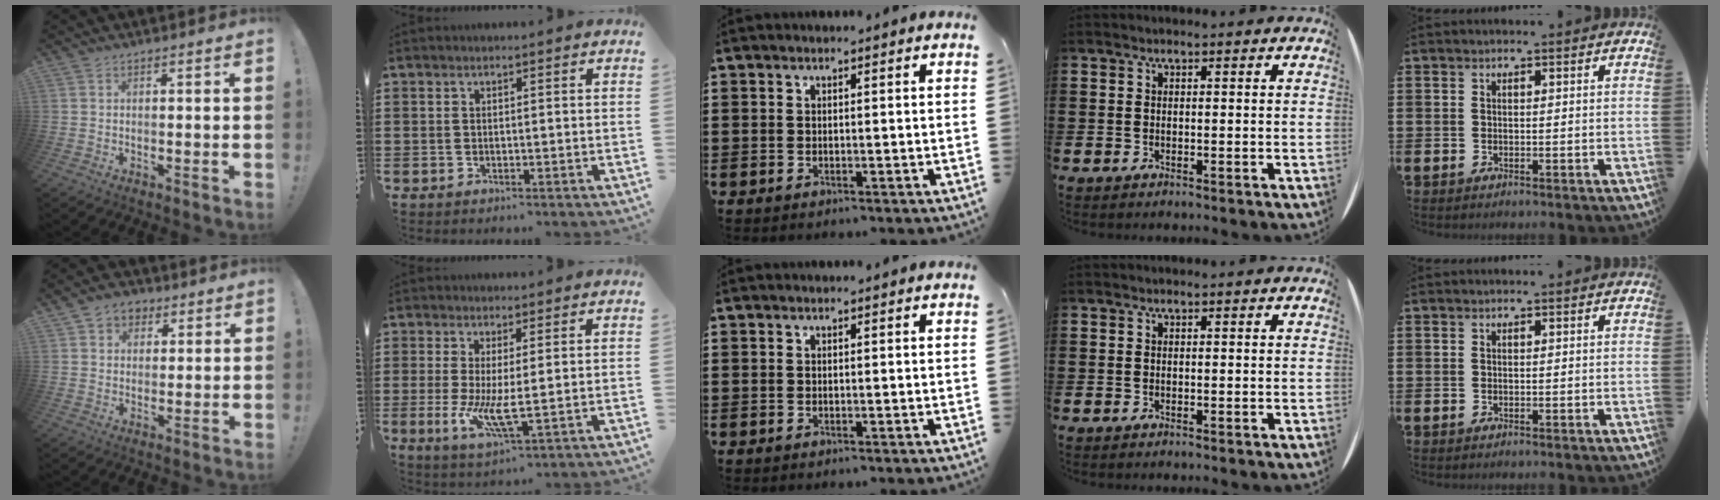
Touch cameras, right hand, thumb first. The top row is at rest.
{"thumb": {"total": 5.5, "force": [2.4, 4.6, 1.7], "torque": [-0.021, -0.008, 0.046]}, "index": {"total": 6.2, "force": [-0.3, 1.6, 6.0], "torque": [-0.115, -0.016, -0.005]}}